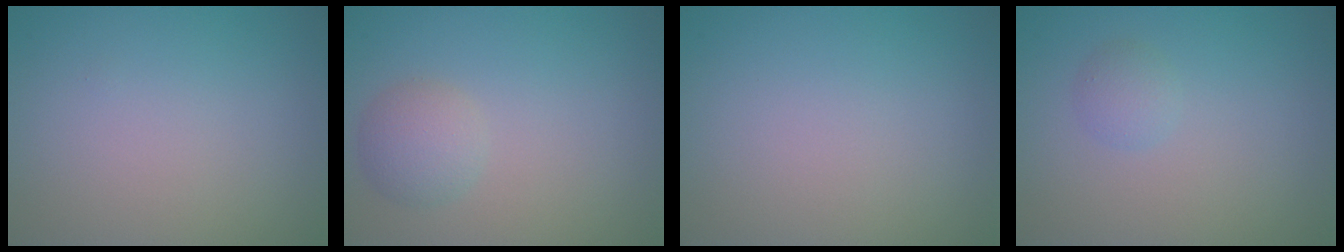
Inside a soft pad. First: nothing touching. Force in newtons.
{"total": 2.4, "press": 2.4, "slide": 0.0}
{"total": 0.0}
{"total": 1.3, "press": 1.3, "slide": 0.1}